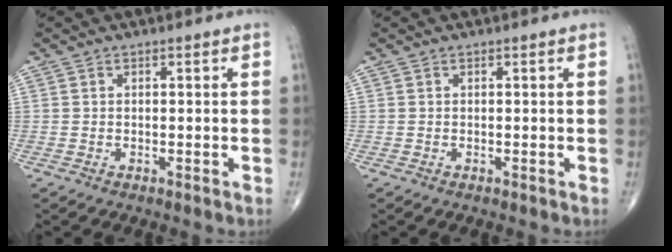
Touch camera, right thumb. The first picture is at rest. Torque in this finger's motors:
{"motor_torque": [0.16, 0.04, 0.13, 0.05, -0.02]}